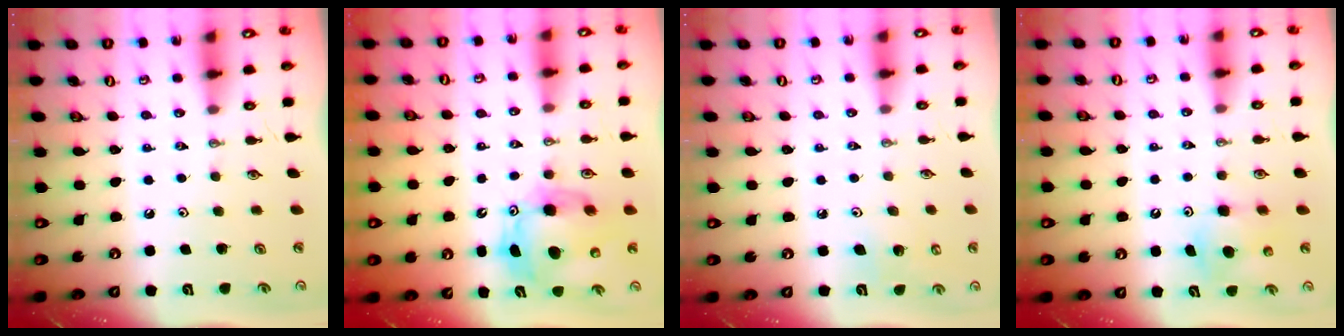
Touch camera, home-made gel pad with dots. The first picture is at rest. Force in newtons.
{"total": 10.9, "press": 10.7, "slide": 2.0}
{"total": 5.4, "press": 5.4, "slide": 0.8}
{"total": 7.0, "press": 6.9, "slide": 0.5}